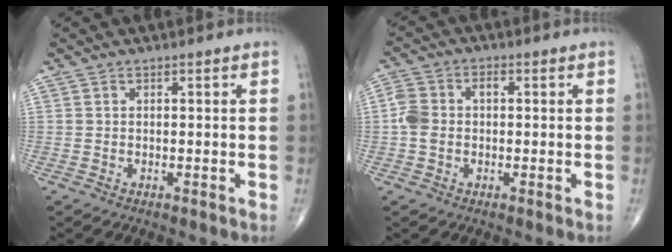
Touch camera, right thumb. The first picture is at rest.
{"total": 5.4, "force": [-0.3, 4.0, 3.7], "torque": [-0.082, 0.026, -0.010]}